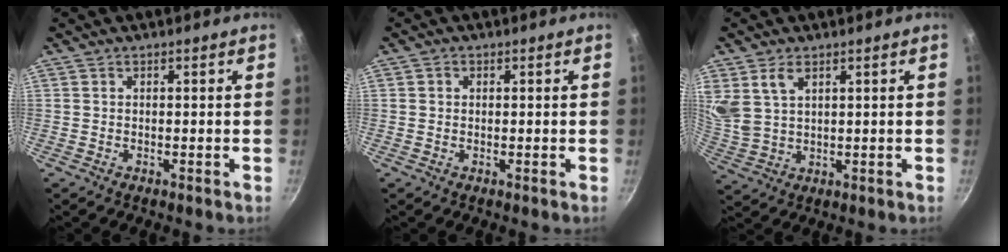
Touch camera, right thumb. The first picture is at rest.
{"total": 1.1, "force": [0.2, 1.0, 0.4], "torque": [-0.004, 0.003, 0.001]}
{"total": 6.4, "force": [3.2, 3.9, 4.0], "torque": [-0.071, -0.018, 0.073]}